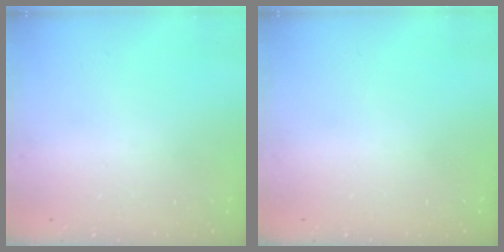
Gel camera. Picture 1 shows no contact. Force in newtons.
{"total": 0.0}